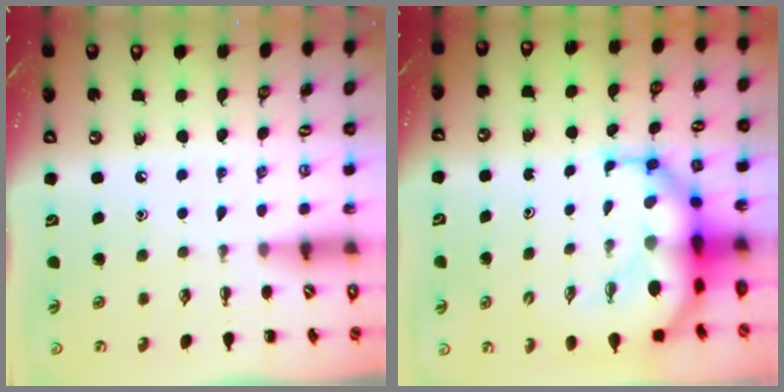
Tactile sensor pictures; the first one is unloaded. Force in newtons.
{"total": 11.8, "press": 11.4, "slide": 3.0}